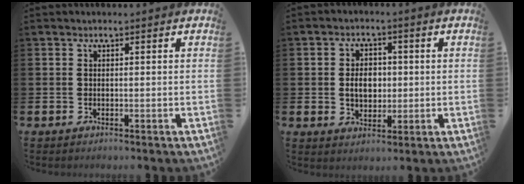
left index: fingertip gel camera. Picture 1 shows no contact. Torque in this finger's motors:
{"motor_torque": [1.02, 0.00, 0.12, 0.13]}